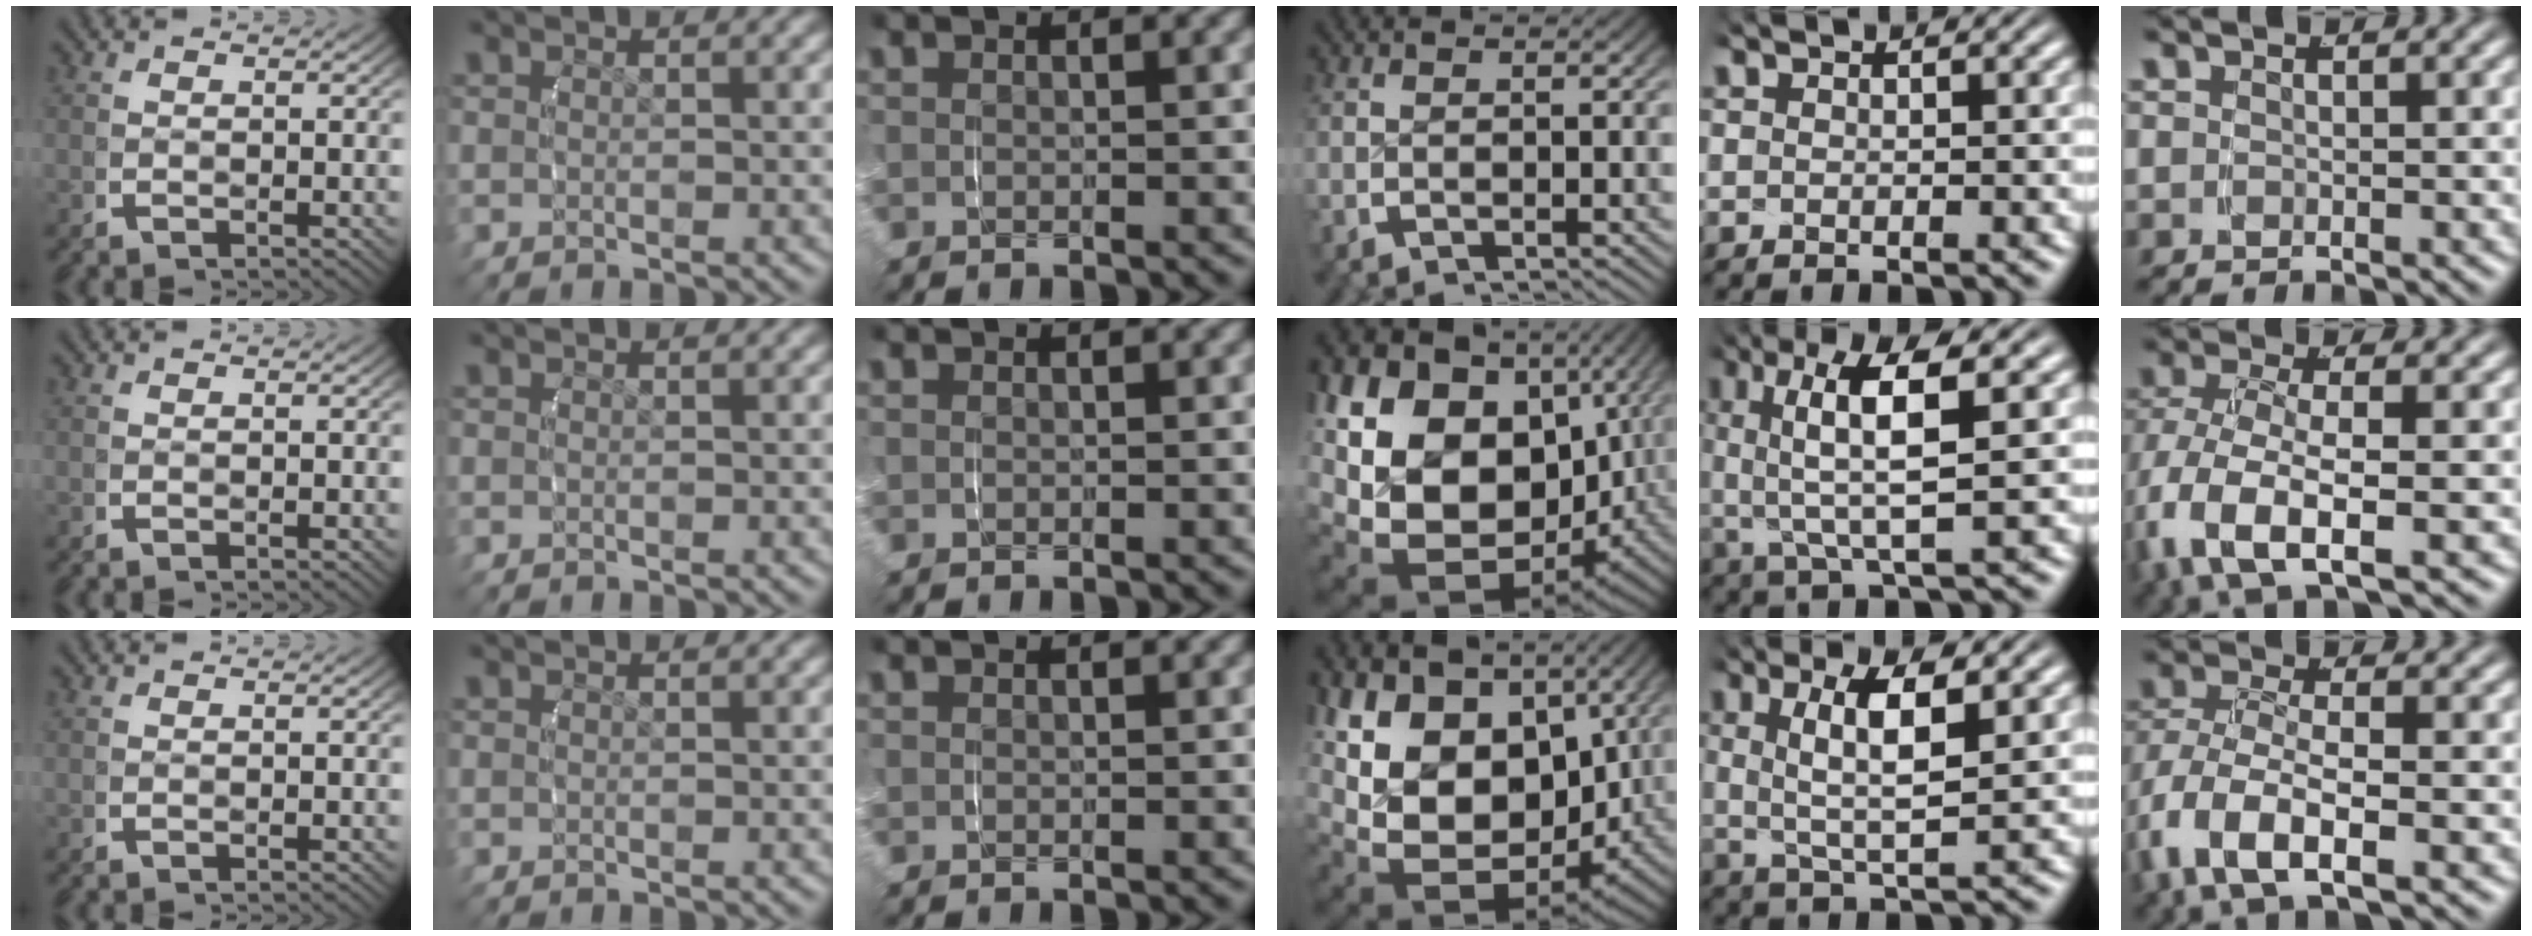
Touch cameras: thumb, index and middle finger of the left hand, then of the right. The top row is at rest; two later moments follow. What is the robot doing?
{"motion": "grasp_and_lifting", "object": "towel"}